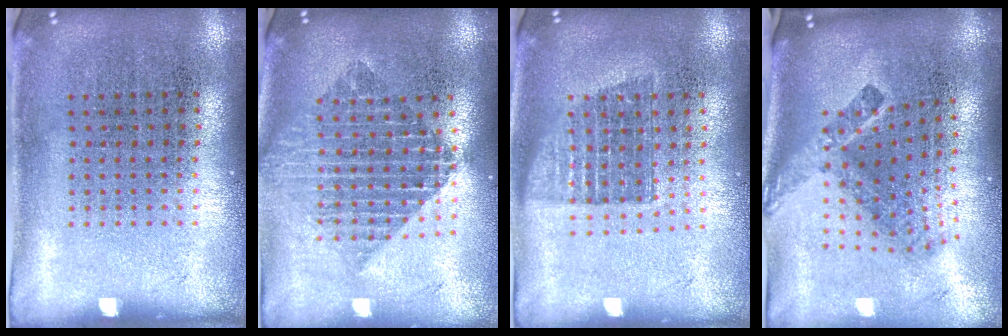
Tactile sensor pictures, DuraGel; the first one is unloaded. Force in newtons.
{"total": 2.0, "press": 1.6, "slide": 1.3}
{"total": 1.3, "press": 1.1, "slide": 0.6}
{"total": 2.4, "press": 1.5, "slide": 1.9}